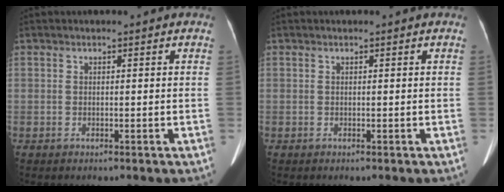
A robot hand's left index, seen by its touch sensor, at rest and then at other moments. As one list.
[{"total": 0.0}]